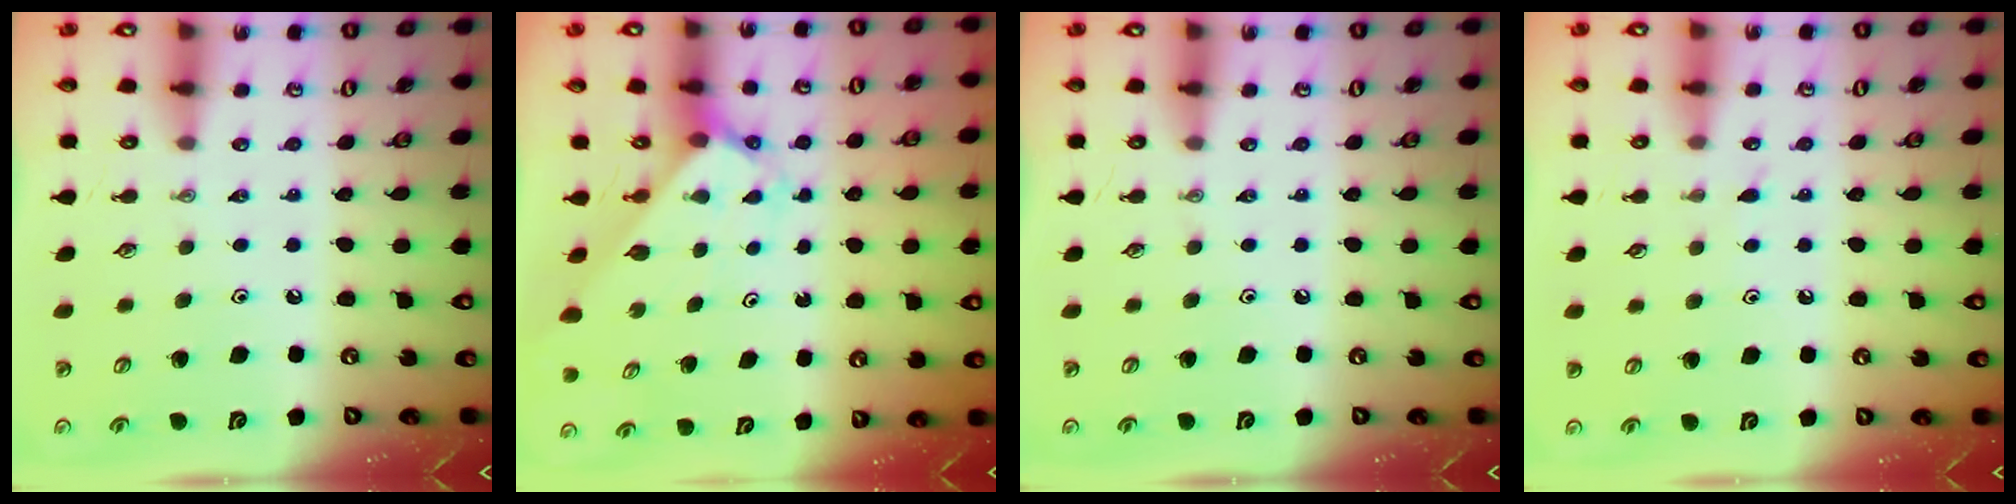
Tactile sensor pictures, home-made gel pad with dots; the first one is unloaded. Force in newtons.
{"total": 2.2, "press": 2.2, "slide": 0.2}
{"total": 0.0}
{"total": 6.8, "press": 6.8, "slide": 0.6}